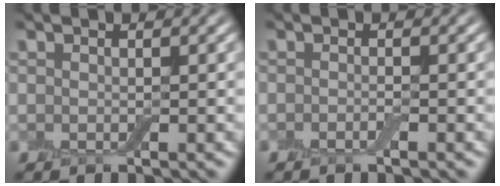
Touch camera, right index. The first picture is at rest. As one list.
[{"total": 0.6, "force": [-0.5, 0.0, 0.4], "torque": [-0.009, 0.002, -0.010]}]